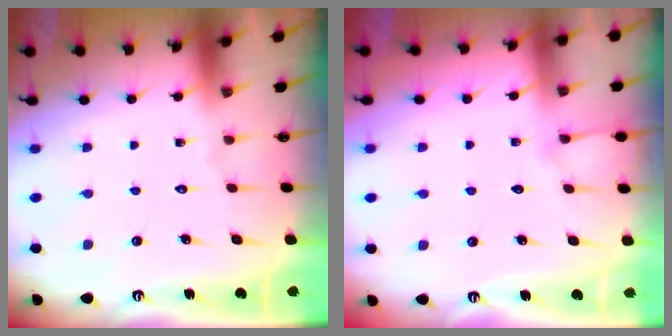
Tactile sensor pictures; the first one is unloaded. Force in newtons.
{"total": 3.5, "press": 3.5, "slide": 0.6}